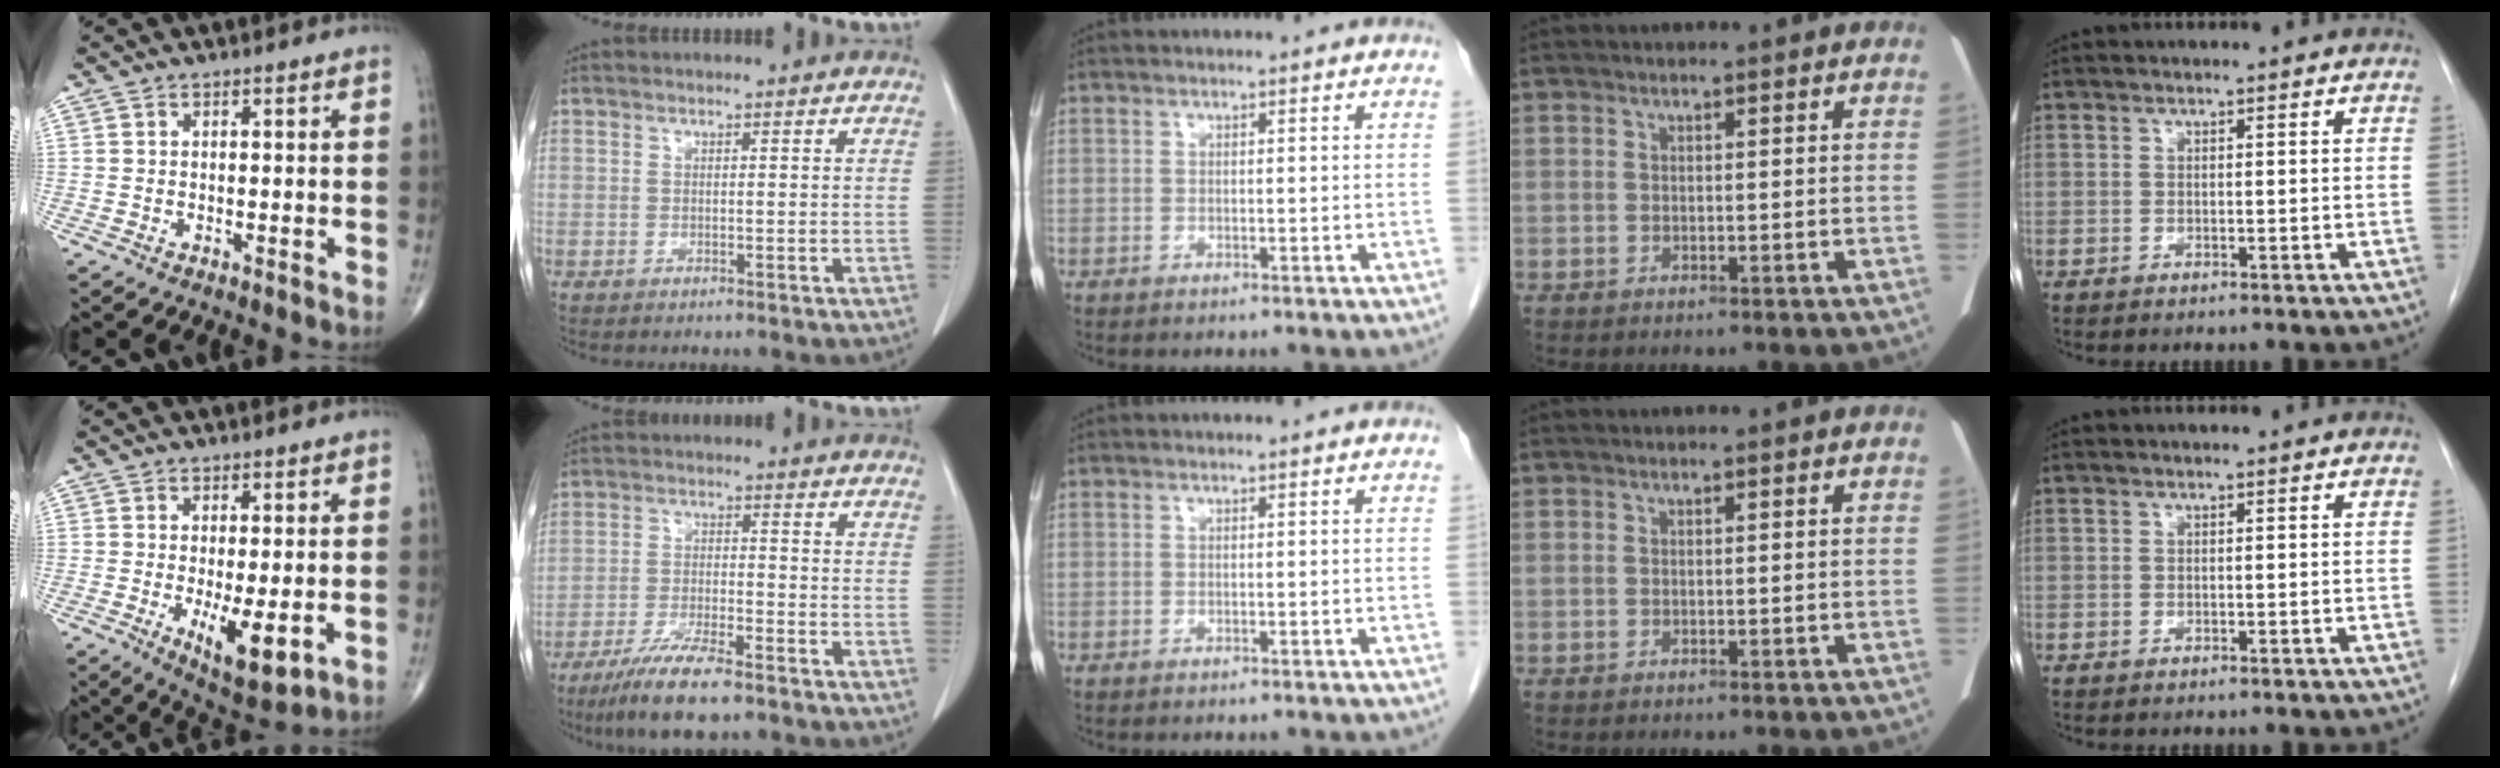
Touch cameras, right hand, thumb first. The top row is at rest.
{"thumb": {"total": 8.9, "force": [-2.0, 3.1, 8.1], "torque": [-0.122, -0.025, -0.024]}, "index": {"total": 9.2, "force": [-6.9, 1.1, 6.0], "torque": [-0.109, -0.023, -0.121]}}